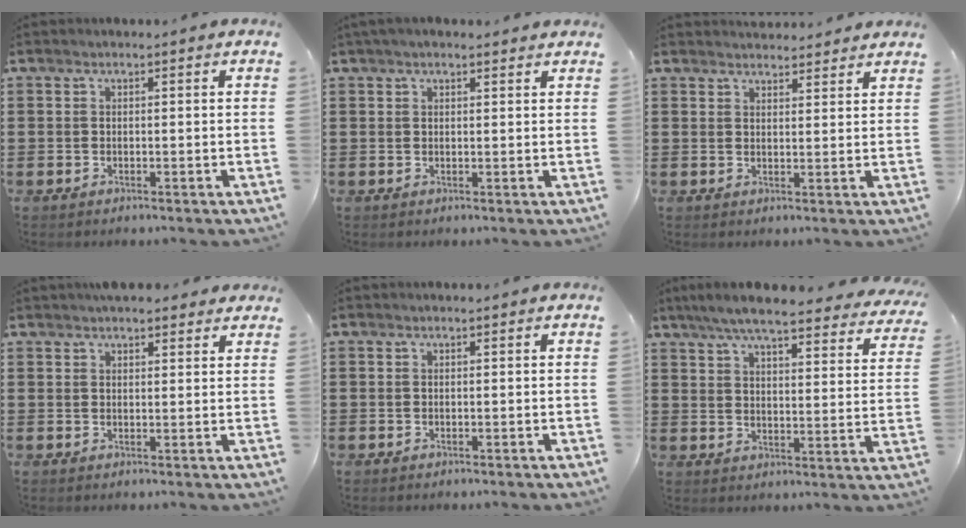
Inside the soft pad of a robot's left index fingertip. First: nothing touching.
{"total": 1.6, "force": [1.3, 0.3, 0.9], "torque": [-0.019, 0.003, 0.026]}
{"total": 2.6, "force": [2.5, 0.3, 0.0], "torque": [0.001, -0.009, 0.047]}
{"total": 3.0, "force": [2.8, 0.7, 1.0], "torque": [-0.026, 0.000, 0.052]}
{"total": 0.0}
{"total": 7.1, "force": [6.2, 0.3, 3.3], "torque": [-0.088, -0.032, 0.108]}